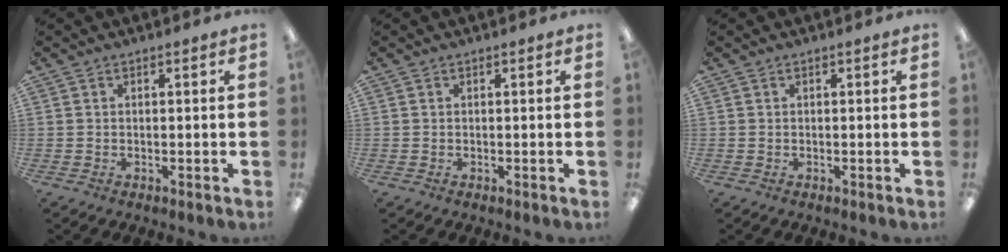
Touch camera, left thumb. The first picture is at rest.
{"total": 0.0}
{"total": 0.0}